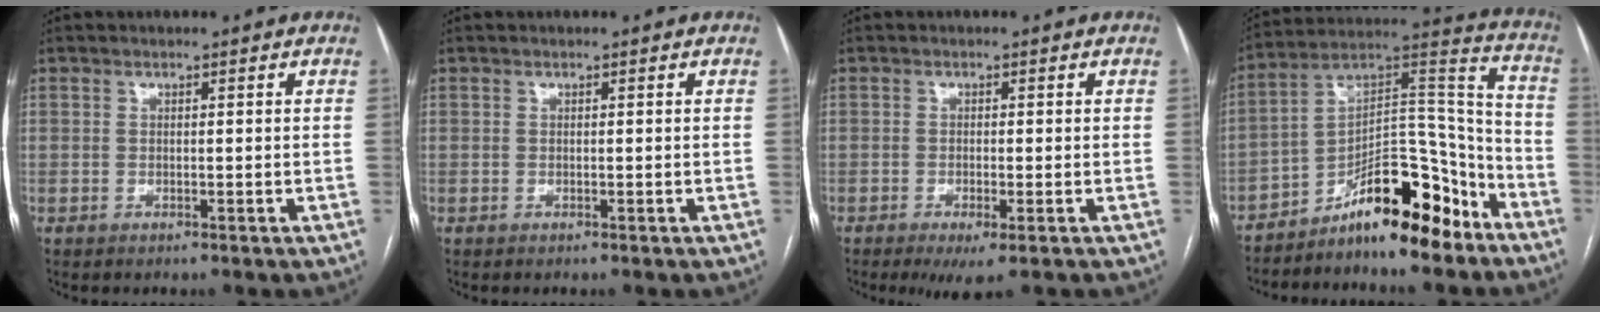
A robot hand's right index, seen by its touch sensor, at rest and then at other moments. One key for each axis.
{"total": 0.0}
{"total": 3.7, "fx": -1.9, "fy": 0.6, "fz": 3.1, "tx": -0.051, "ty": -0.010, "tz": -0.028}
{"total": 15.5, "fx": -10.8, "fy": 4.0, "fz": 10.3, "tx": -0.160, "ty": 0.044, "tz": -0.177}